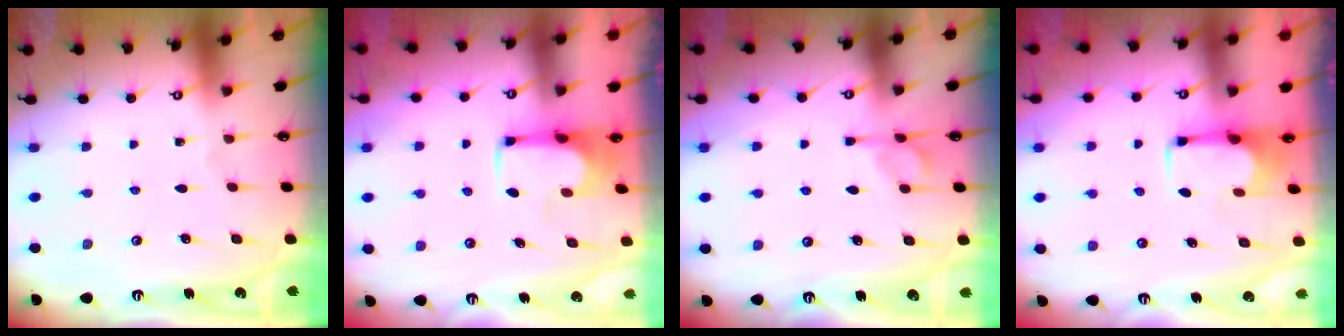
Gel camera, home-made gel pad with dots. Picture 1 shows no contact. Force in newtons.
{"total": 1.3, "press": 1.2, "slide": 0.5}
{"total": 5.3, "press": 5.3, "slide": 0.7}
{"total": 2.0, "press": 1.8, "slide": 0.8}